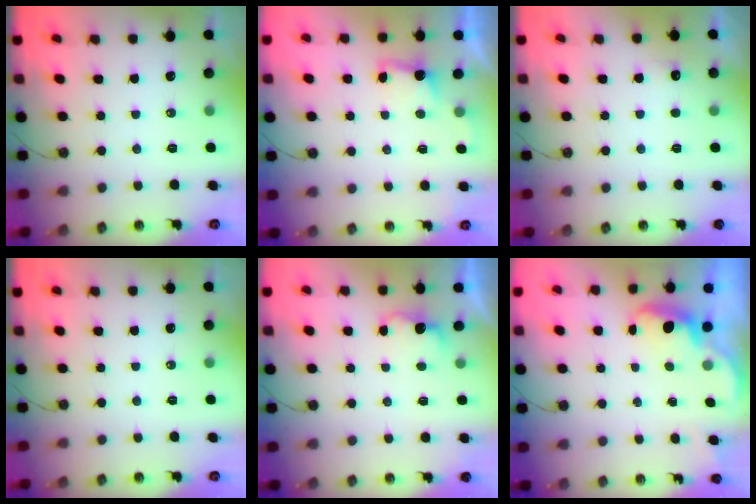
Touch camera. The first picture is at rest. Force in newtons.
{"total": 1.4, "press": 1.0, "slide": 0.9}
{"total": 4.3, "press": 4.1, "slide": 1.2}
{"total": 0.0}
{"total": 3.1, "press": 3.0, "slide": 0.9}
{"total": 2.5, "press": 2.4, "slide": 0.7}